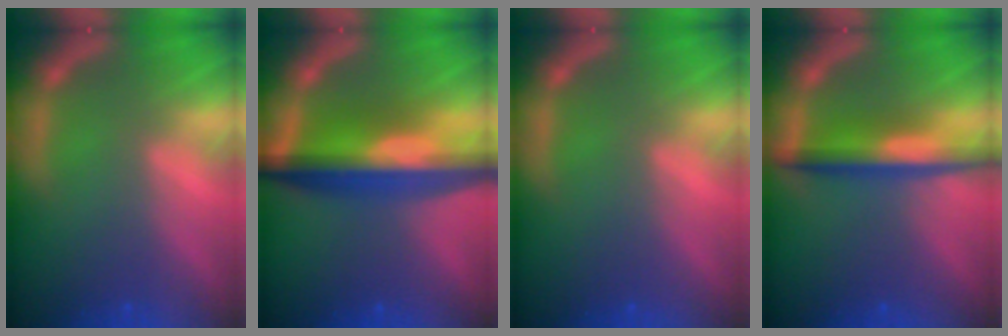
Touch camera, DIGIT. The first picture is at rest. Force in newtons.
{"total": 9.6}
{"total": 0.0}
{"total": 5.0}